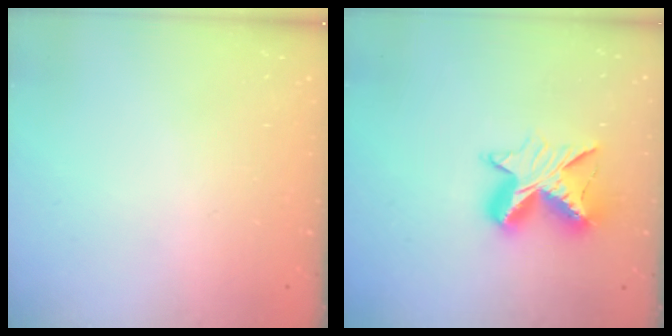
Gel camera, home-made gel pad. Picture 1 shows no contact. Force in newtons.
{"total": 12.6, "press": 12.6, "slide": 0.8}